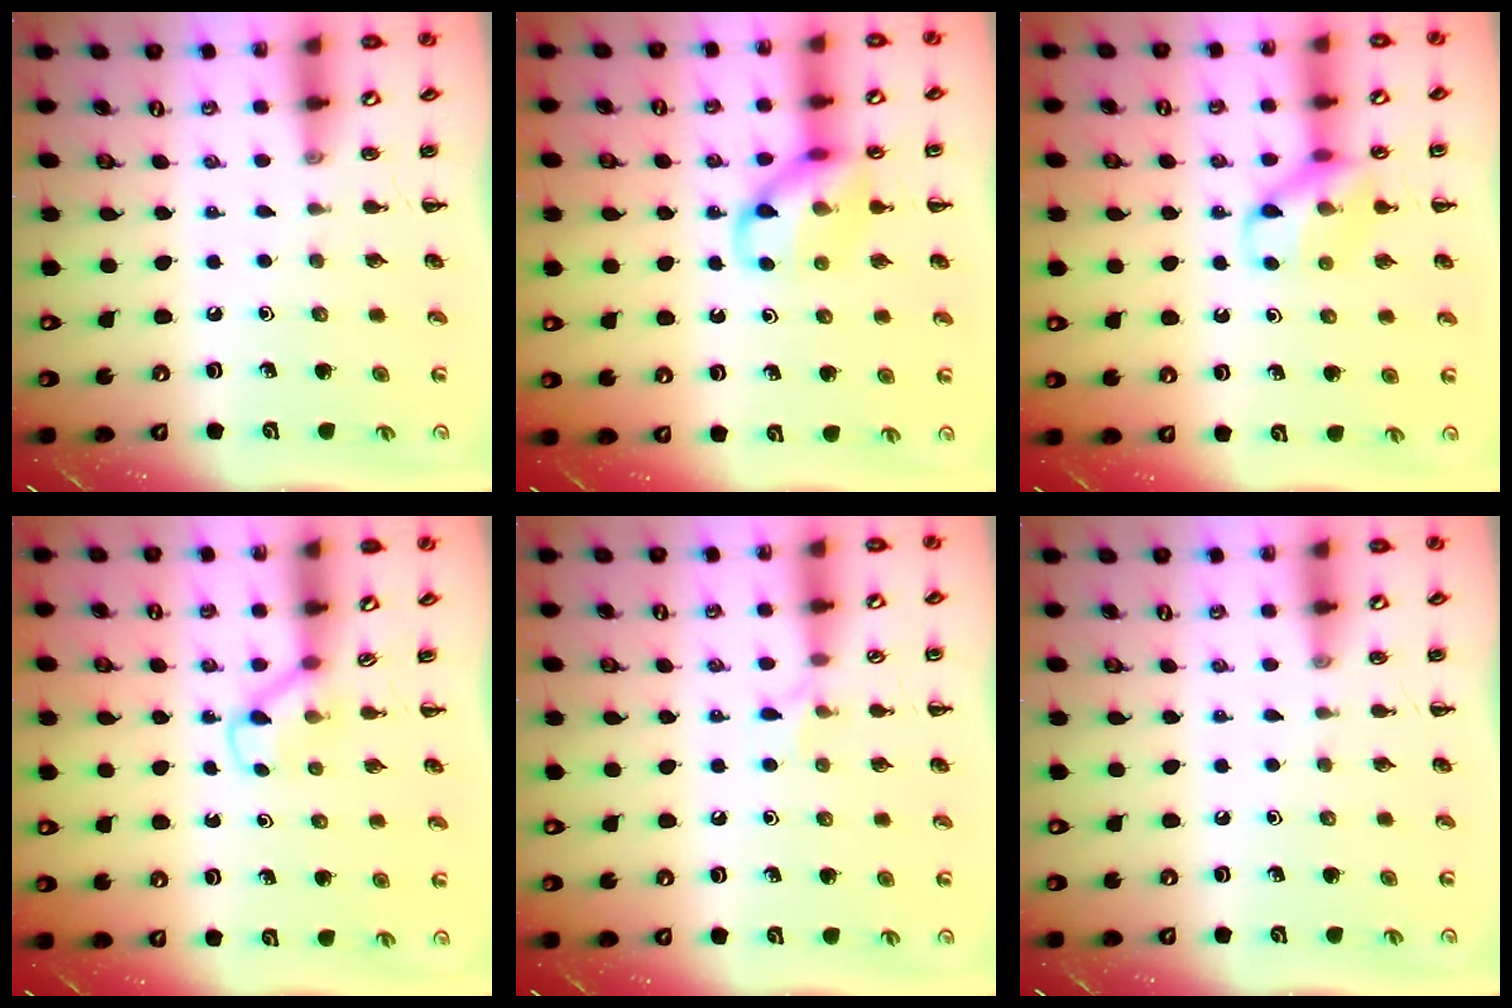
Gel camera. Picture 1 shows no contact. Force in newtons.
{"total": 11.4, "press": 11.3, "slide": 1.4}
{"total": 12.7, "press": 12.6, "slide": 1.1}
{"total": 2.9, "press": 2.7, "slide": 1.2}
{"total": 5.1, "press": 4.8, "slide": 1.8}
{"total": 0.0}